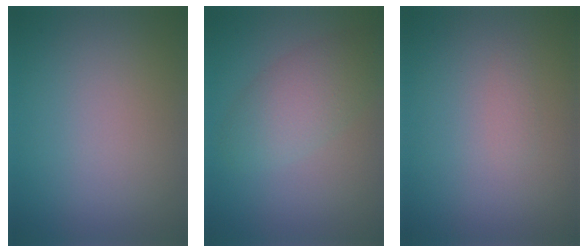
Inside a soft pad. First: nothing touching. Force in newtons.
{"total": 4.0, "press": 4.0, "slide": 0.1}
{"total": 0.6, "press": 0.6, "slide": 0.0}